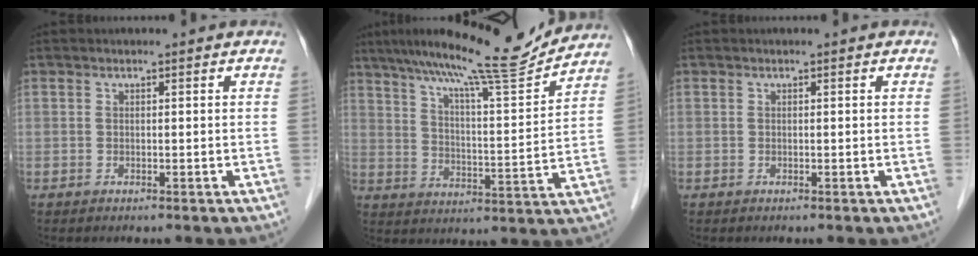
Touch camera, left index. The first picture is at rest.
{"total": 16.1, "force": [14.3, -0.2, 7.3], "torque": [-0.121, -0.005, 0.215]}
{"total": 0.0}